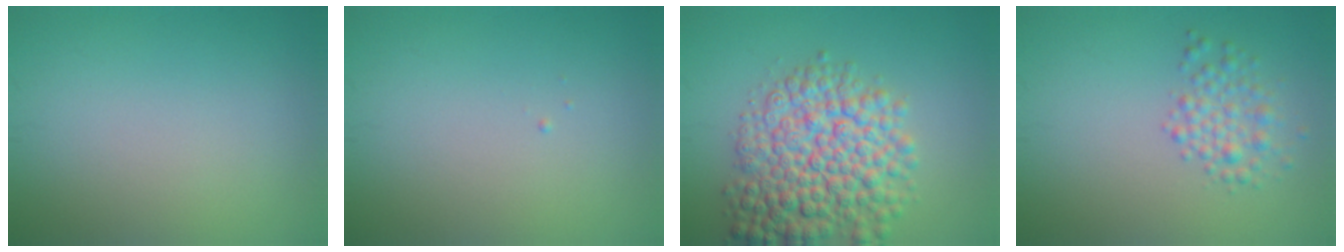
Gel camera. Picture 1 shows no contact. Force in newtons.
{"total": 0.0}
{"total": 9.2, "press": 9.2, "slide": 0.3}
{"total": 2.5, "press": 2.5, "slide": 0.0}